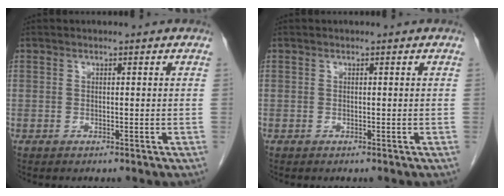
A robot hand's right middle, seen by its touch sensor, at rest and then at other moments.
{"total": 0.0}